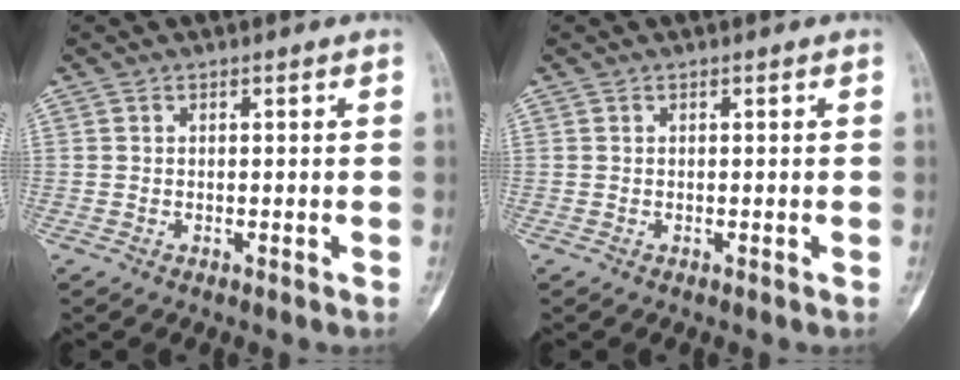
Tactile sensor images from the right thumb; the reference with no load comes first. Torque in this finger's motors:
{"motor_torque": [0.09, 0.19, 0.13, -0.05, 0.00]}